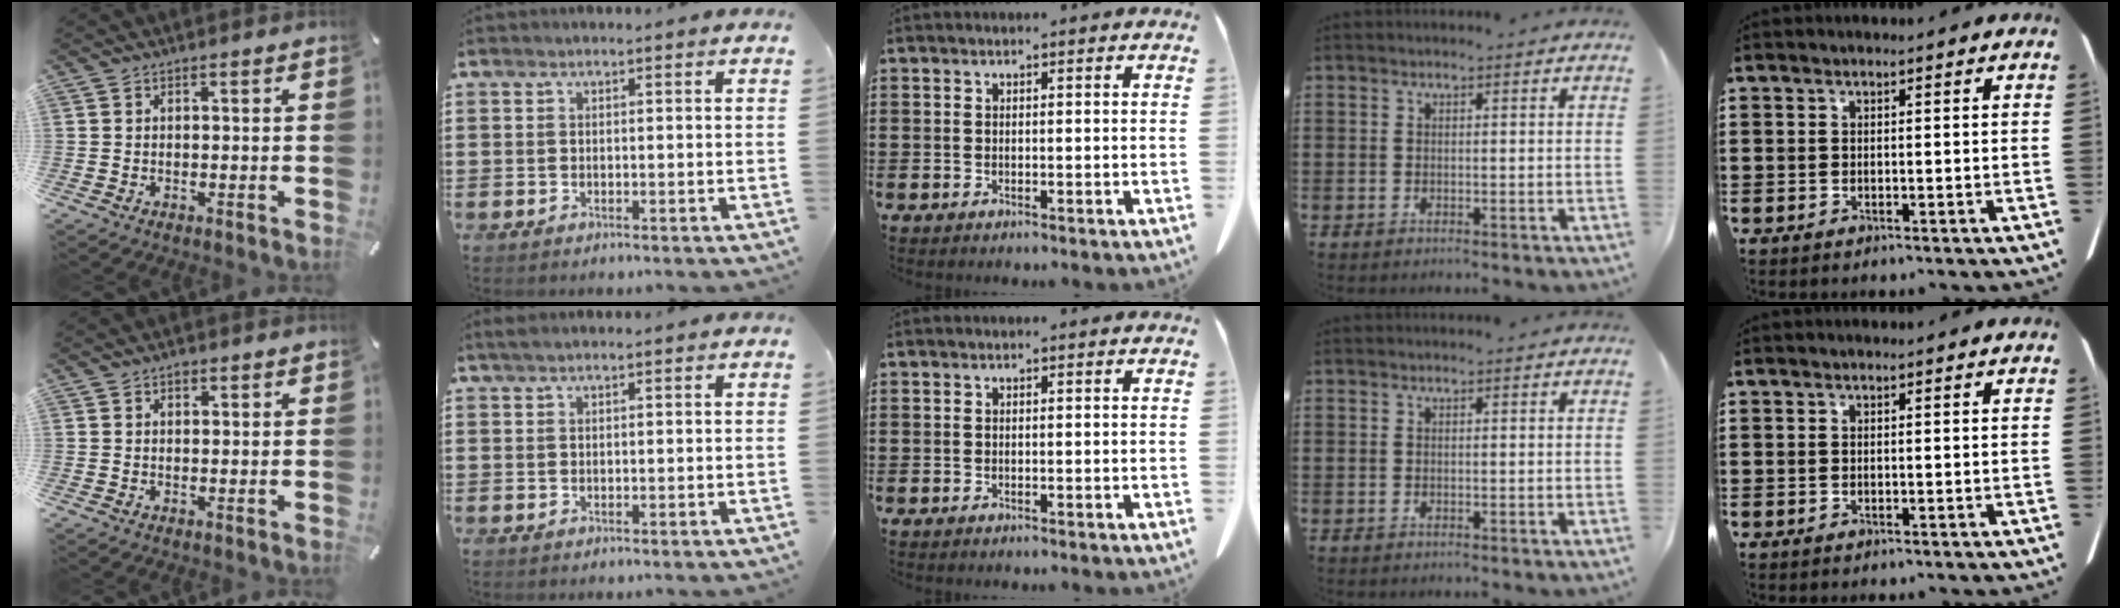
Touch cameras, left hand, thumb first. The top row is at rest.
{"thumb": {"total": 1.1, "force": [0.6, 0.8, 0.6], "torque": [-0.003, 0.000, 0.009]}, "index": {"total": 0.9, "force": [0.6, 0.0, 0.6], "torque": [-0.012, 0.001, 0.012]}}